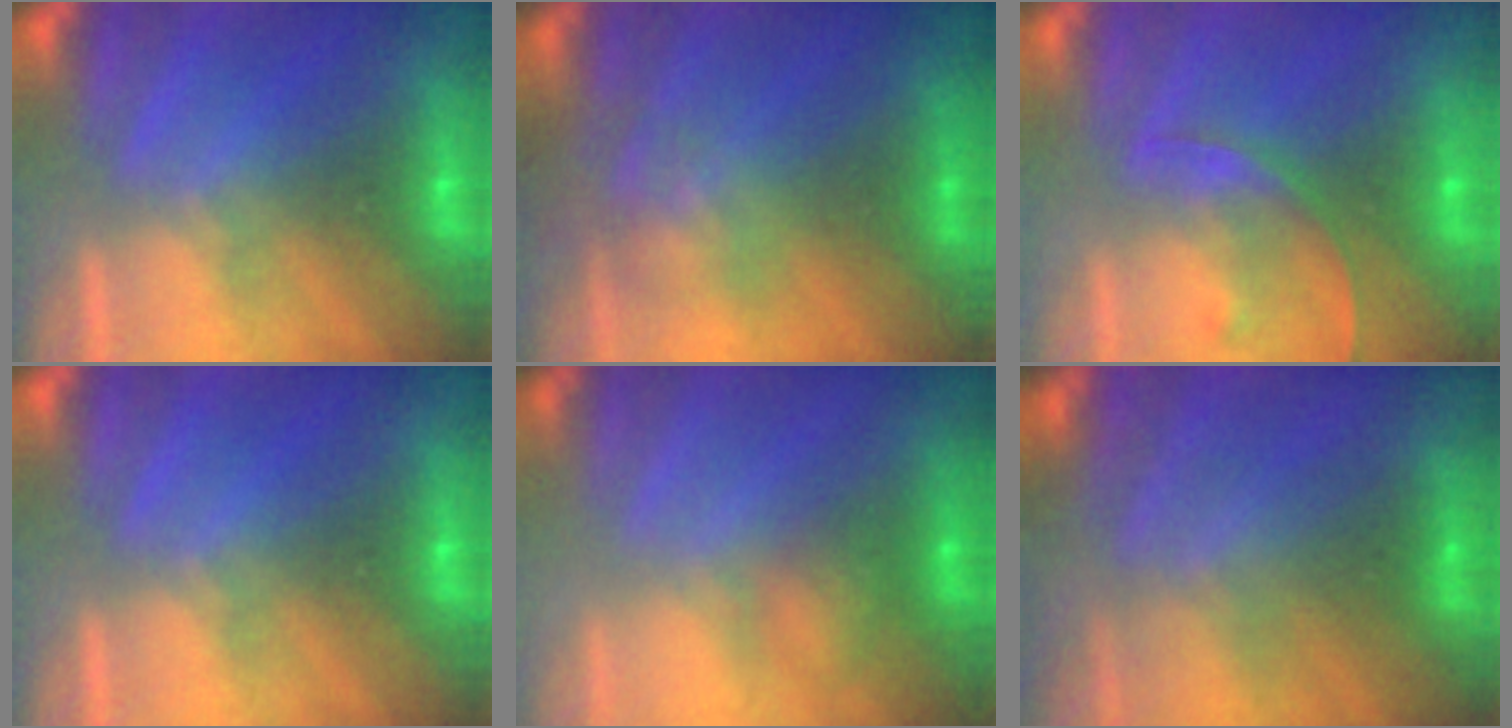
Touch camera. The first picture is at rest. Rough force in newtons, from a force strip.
{"total": 2.5}
{"total": 2.4}
{"total": 0.0}
{"total": 2.8}
{"total": 4.8}